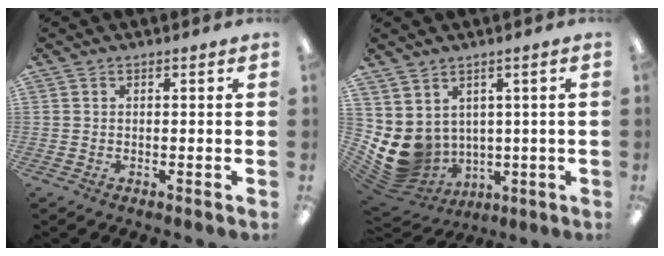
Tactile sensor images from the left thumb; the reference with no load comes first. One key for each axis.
{"total": 9.1, "fx": 0.7, "fy": 8.1, "fz": 4.0, "tx": -0.118, "ty": -0.023, "tz": 0.027}